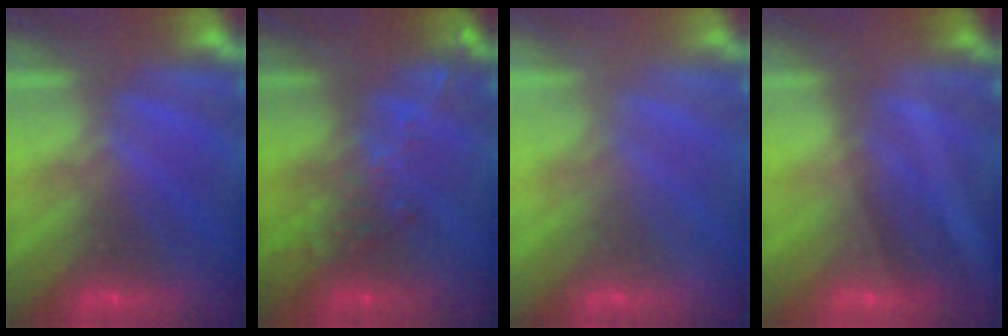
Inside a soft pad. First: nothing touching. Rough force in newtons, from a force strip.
{"total": 2.7}
{"total": 2.1}
{"total": 2.1}